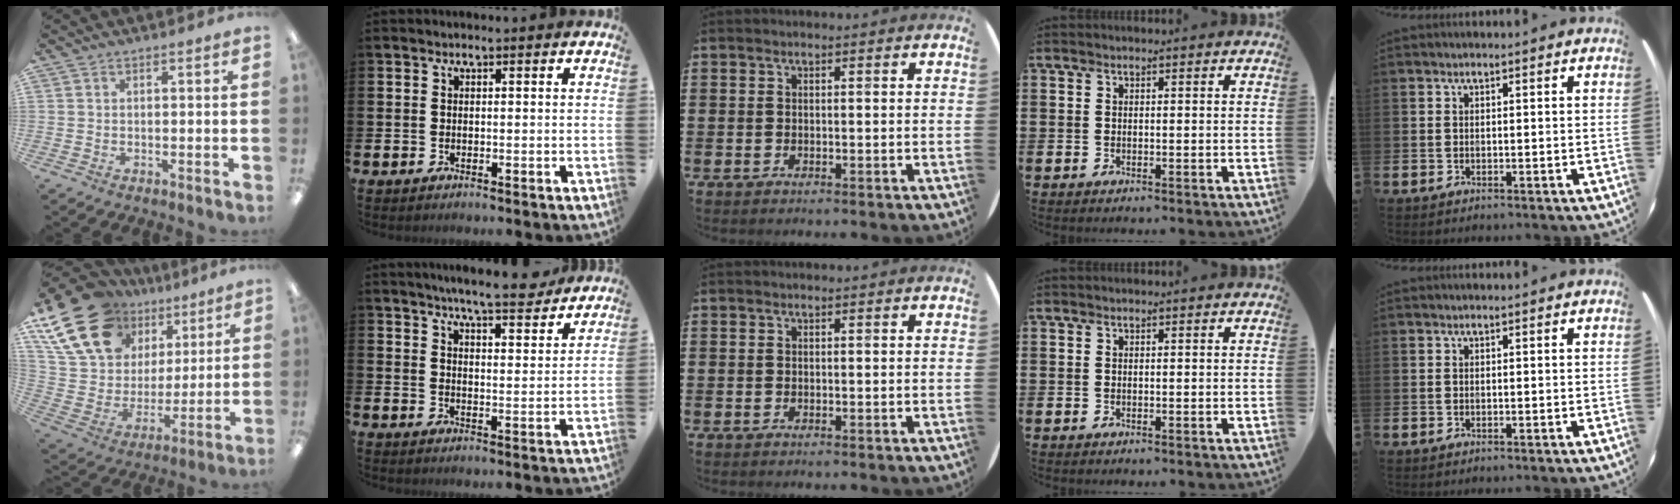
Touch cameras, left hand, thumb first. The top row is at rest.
{"thumb": {"total": 23.2, "force": [13.8, 15.2, 10.9], "torque": [-0.231, -0.065, 0.264]}, "index": {"total": 6.8, "force": [6.5, 0.3, 1.9], "torque": [-0.037, -0.040, 0.112]}}